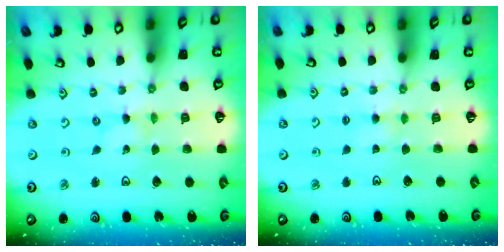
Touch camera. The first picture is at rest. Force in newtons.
{"total": 3.4, "press": 3.4, "slide": 0.5}